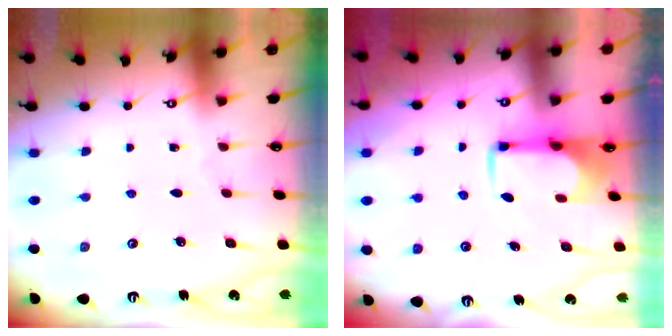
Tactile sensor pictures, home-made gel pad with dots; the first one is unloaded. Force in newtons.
{"total": 1.5, "press": 1.5, "slide": 0.5}